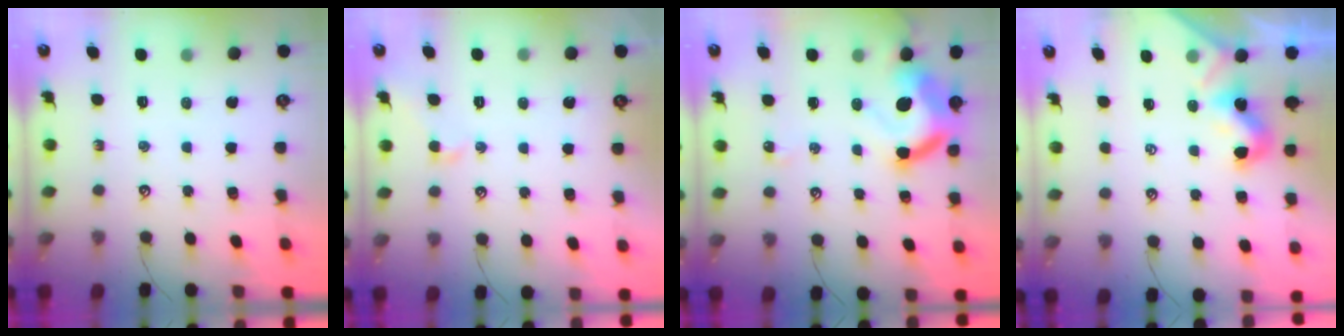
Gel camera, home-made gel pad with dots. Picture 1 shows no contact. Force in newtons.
{"total": 0.6, "press": 0.2, "slide": 0.6}
{"total": 14.2, "press": 14.1, "slide": 1.7}
{"total": 1.8, "press": 1.8, "slide": 0.5}